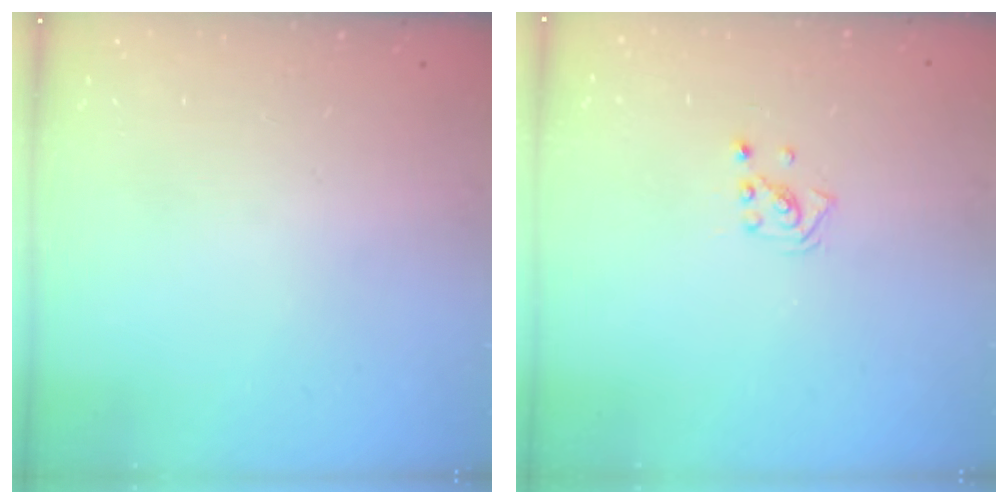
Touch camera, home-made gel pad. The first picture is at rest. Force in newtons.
{"total": 1.9, "press": 1.9, "slide": 0.1}